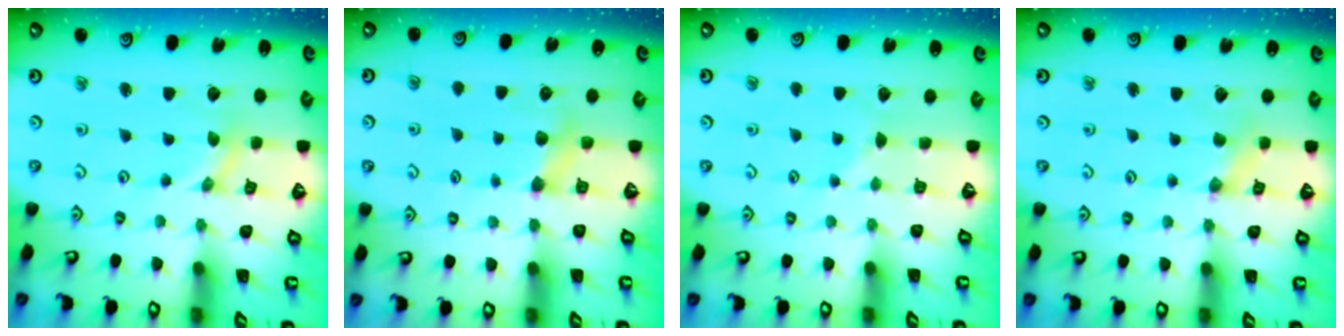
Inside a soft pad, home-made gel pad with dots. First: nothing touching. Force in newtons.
{"total": 3.6, "press": 3.6, "slide": 0.5}
{"total": 2.9, "press": 2.9, "slide": 0.5}
{"total": 1.0, "press": 1.0, "slide": 0.2}